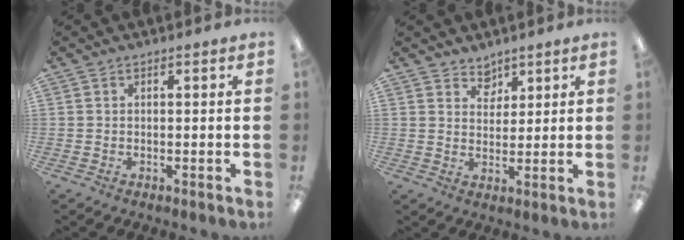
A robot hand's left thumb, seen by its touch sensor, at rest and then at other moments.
{"total": 4.4, "force": [3.6, 2.5, 0.1], "torque": [0.003, -0.019, 0.065]}